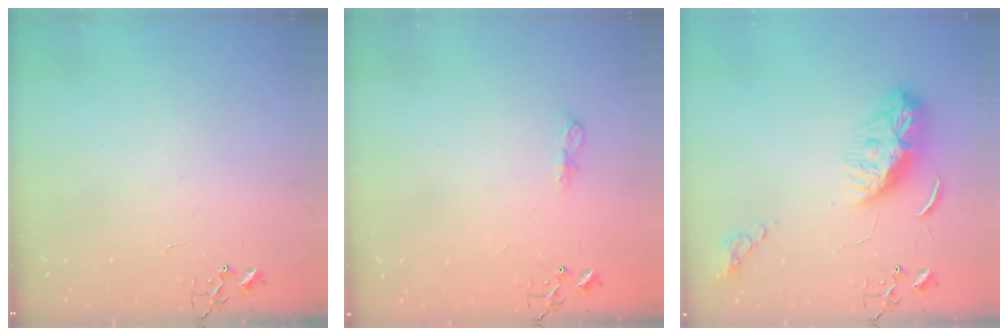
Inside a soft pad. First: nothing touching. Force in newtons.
{"total": 7.9, "press": 7.9, "slide": 0.9}
{"total": 9.9, "press": 9.8, "slide": 1.1}